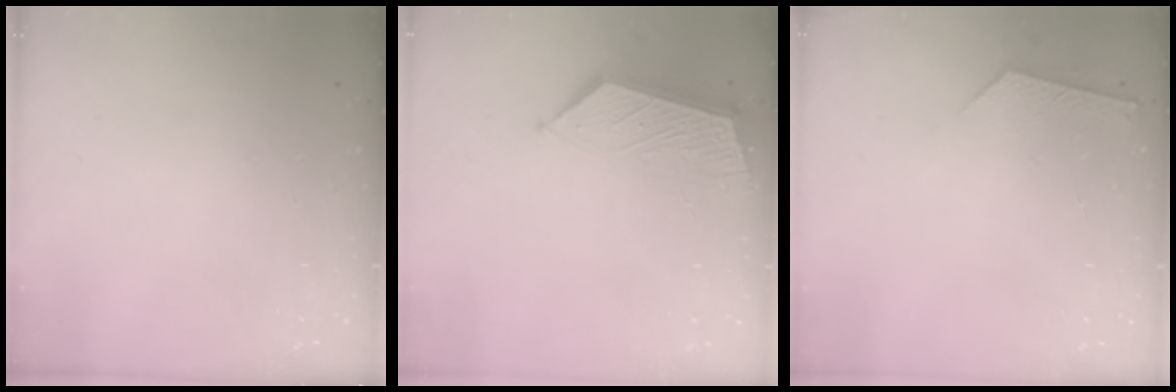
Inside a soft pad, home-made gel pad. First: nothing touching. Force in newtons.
{"total": 7.0, "press": 7.0, "slide": 0.1}
{"total": 4.0, "press": 4.0, "slide": 0.5}